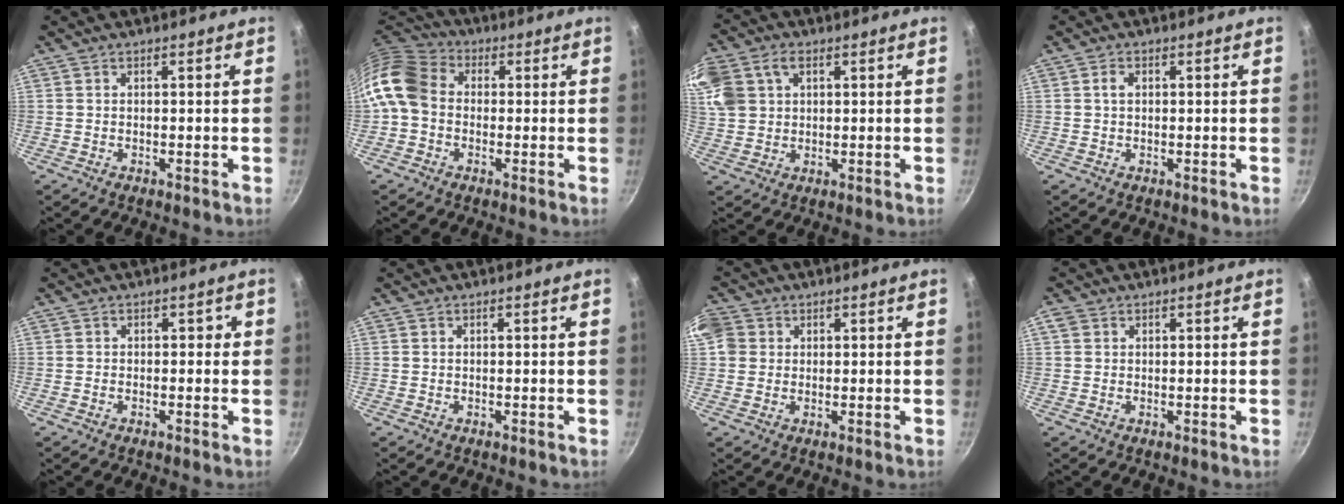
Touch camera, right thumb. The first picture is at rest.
{"total": 11.0, "force": [-1.1, 8.7, 6.6], "torque": [-0.113, 0.028, -0.045]}
{"total": 17.6, "force": [6.5, 13.1, 9.8], "torque": [-0.253, 0.052, 0.130]}
{"total": 1.6, "force": [0.3, 1.1, 1.1], "torque": [-0.018, 0.005, 0.004]}
{"total": 1.2, "force": [-0.3, 1.0, 0.6], "torque": [-0.003, 0.005, -0.006]}
{"total": 0.0}
{"total": 4.8, "force": [1.0, 4.4, 1.4], "torque": [-0.007, 0.002, 0.009]}
{"total": 1.6, "force": [0.5, 1.3, 0.7], "torque": [-0.012, 0.000, 0.008]}